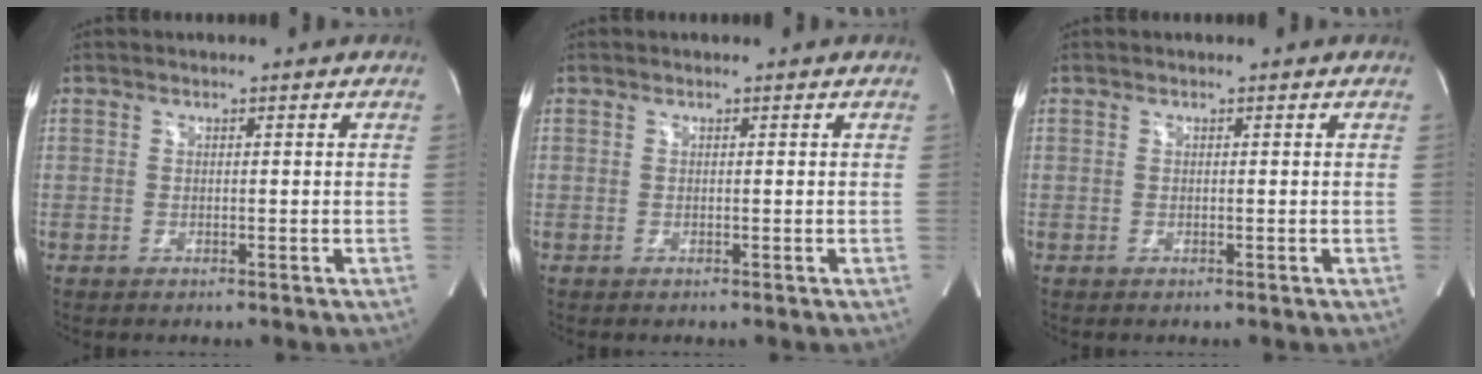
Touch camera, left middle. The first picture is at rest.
{"total": 0.0}
{"total": 0.0}